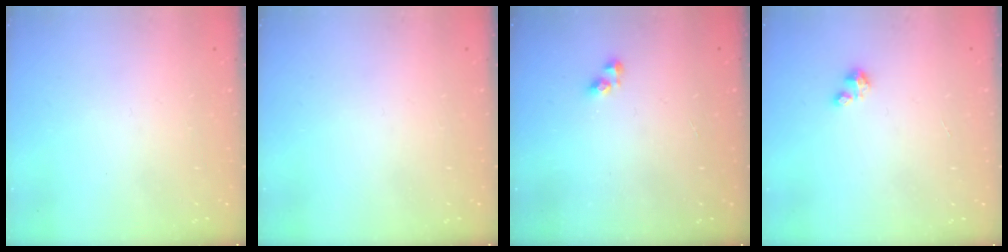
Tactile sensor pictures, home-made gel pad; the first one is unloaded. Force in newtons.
{"total": 0.0}
{"total": 3.9, "press": 3.9, "slide": 0.7}
{"total": 0.9, "press": 0.9, "slide": 0.2}